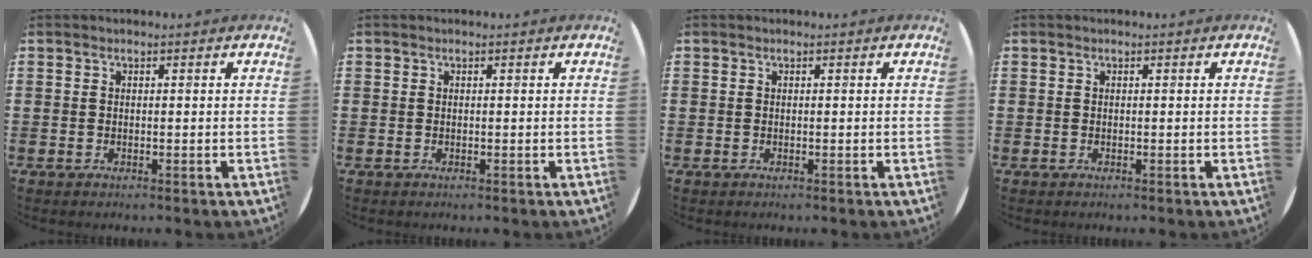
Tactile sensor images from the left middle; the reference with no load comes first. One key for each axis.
{"total": 0.0}
{"total": 0.0}
{"total": 0.0}